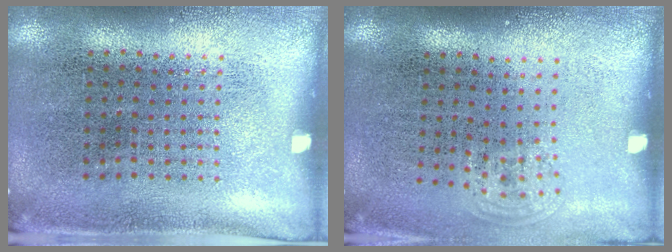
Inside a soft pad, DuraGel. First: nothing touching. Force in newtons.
{"total": 0.8, "press": 0.6, "slide": 0.4}